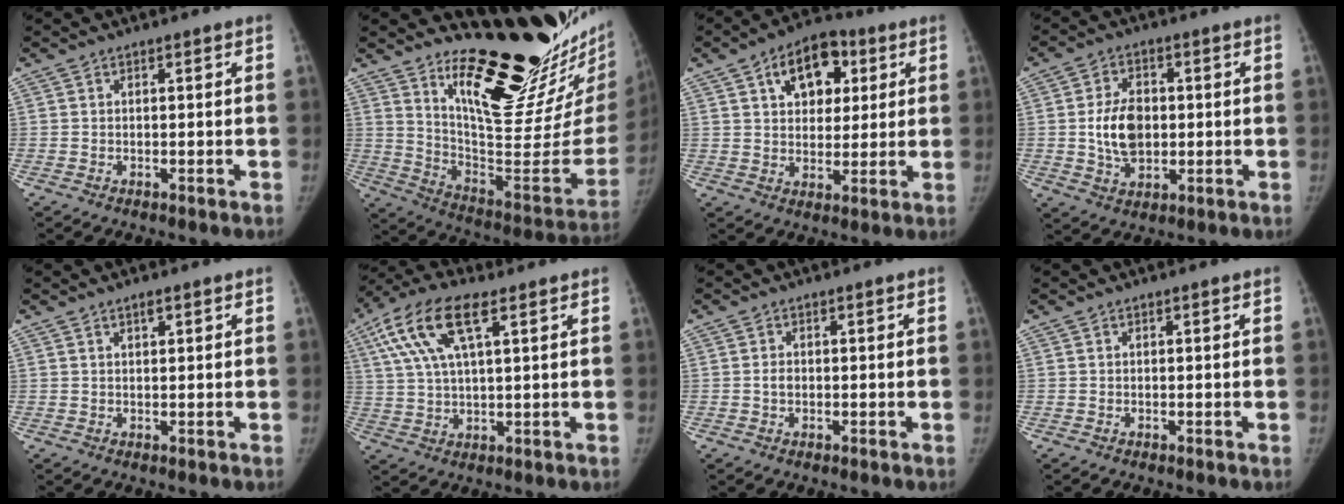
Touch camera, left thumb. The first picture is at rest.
{"total": 28.3, "force": [21.9, 6.5, 16.7], "torque": [-0.209, -0.195, 0.323]}
{"total": 12.8, "force": [5.2, 8.2, 8.3], "torque": [-0.084, -0.003, 0.080]}
{"total": 9.2, "force": [0.2, 6.3, 6.7], "torque": [-0.102, -0.001, 0.008]}
{"total": 1.6, "force": [1.1, 0.5, 1.1], "torque": [-0.013, -0.005, 0.017]}
{"total": 13.8, "force": [6.0, 5.3, 11.3], "torque": [-0.236, 0.011, 0.110]}
{"total": 1.4, "force": [0.0, 1.0, 0.9], "torque": [-0.015, 0.001, 0.000]}
{"total": 0.0}